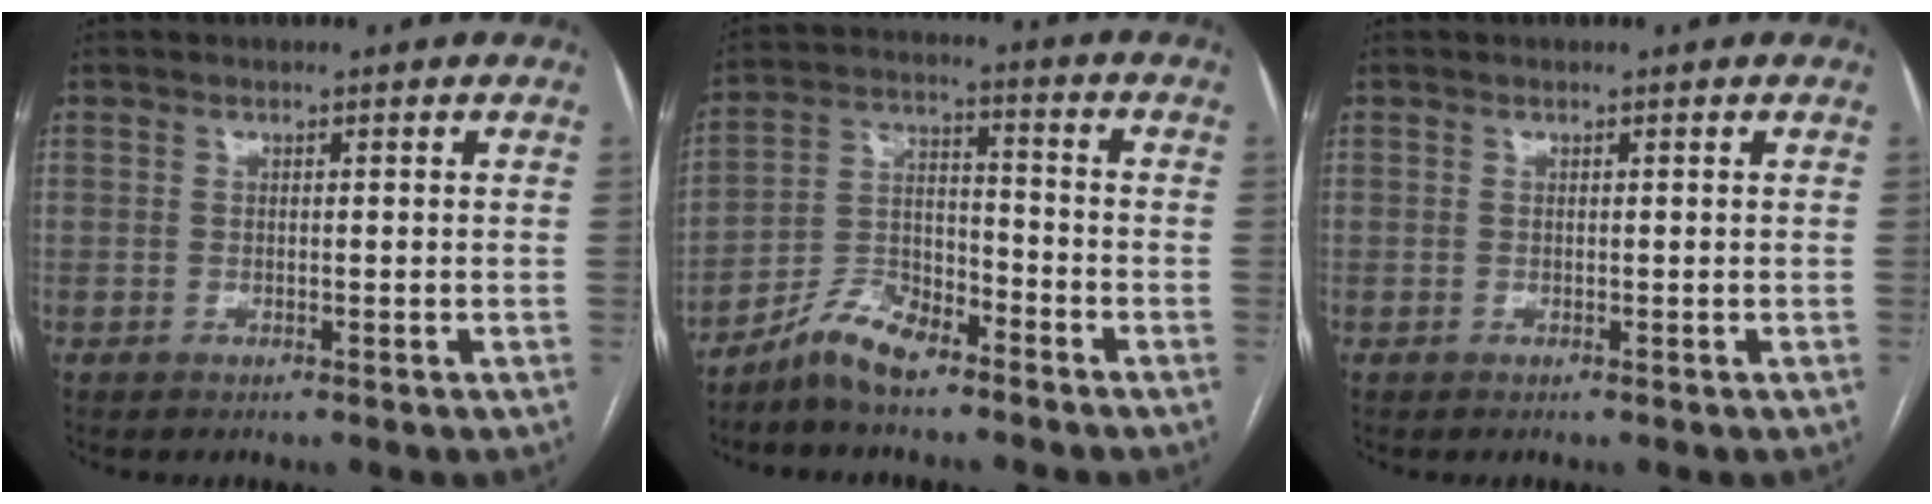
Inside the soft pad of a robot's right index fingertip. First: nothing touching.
{"total": 8.0, "force": [-6.6, 2.6, 3.8], "torque": [-0.079, 0.008, -0.129]}
{"total": 0.0}